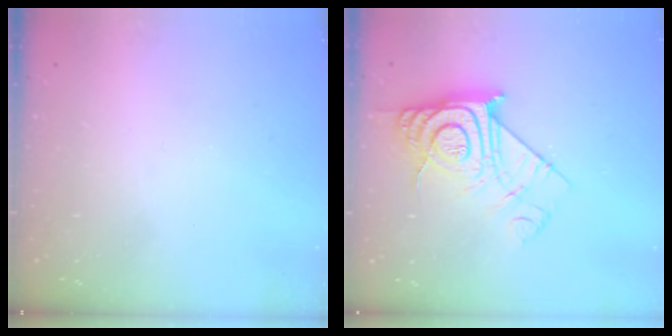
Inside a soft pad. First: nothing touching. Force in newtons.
{"total": 15.3, "press": 15.2, "slide": 1.1}